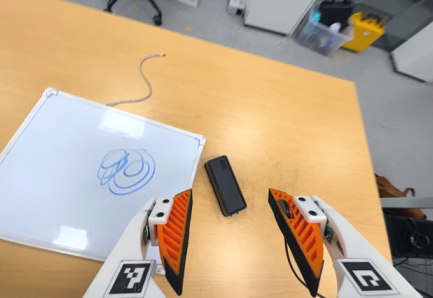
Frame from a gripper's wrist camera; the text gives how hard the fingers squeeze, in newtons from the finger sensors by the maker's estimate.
{"total": 0.0}